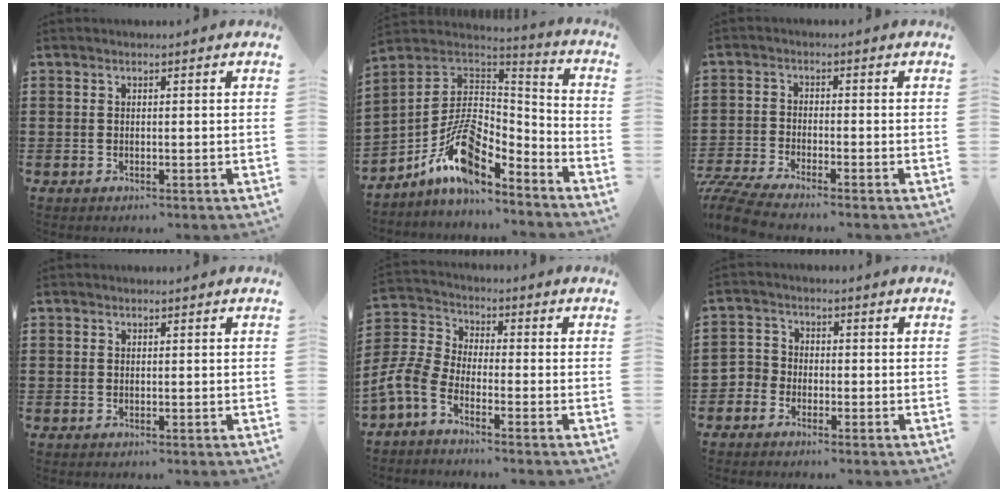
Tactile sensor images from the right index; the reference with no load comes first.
{"total": 11.8, "force": [-6.5, 5.6, 8.1], "torque": [-0.170, 0.002, -0.129]}
{"total": 3.9, "force": [-3.7, -0.2, 1.1], "torque": [-0.048, -0.017, -0.082]}
{"total": 0.0}
{"total": 5.3, "force": [-4.3, 1.6, 2.7], "torque": [-0.095, -0.017, -0.095]}
{"total": 2.7, "force": [-2.2, 1.6, 0.0], "torque": [-0.019, 0.002, -0.052]}